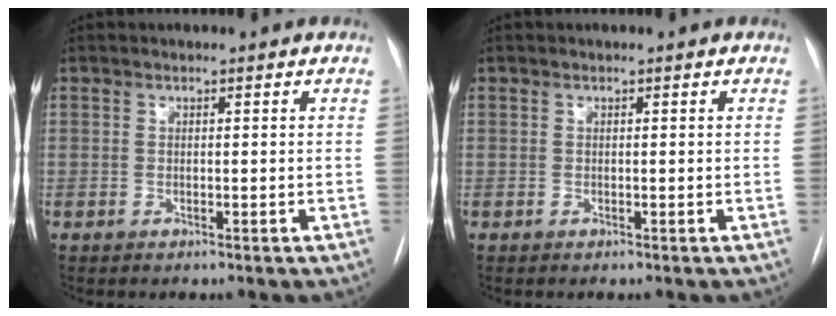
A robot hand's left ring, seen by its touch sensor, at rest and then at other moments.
{"total": 0.0}